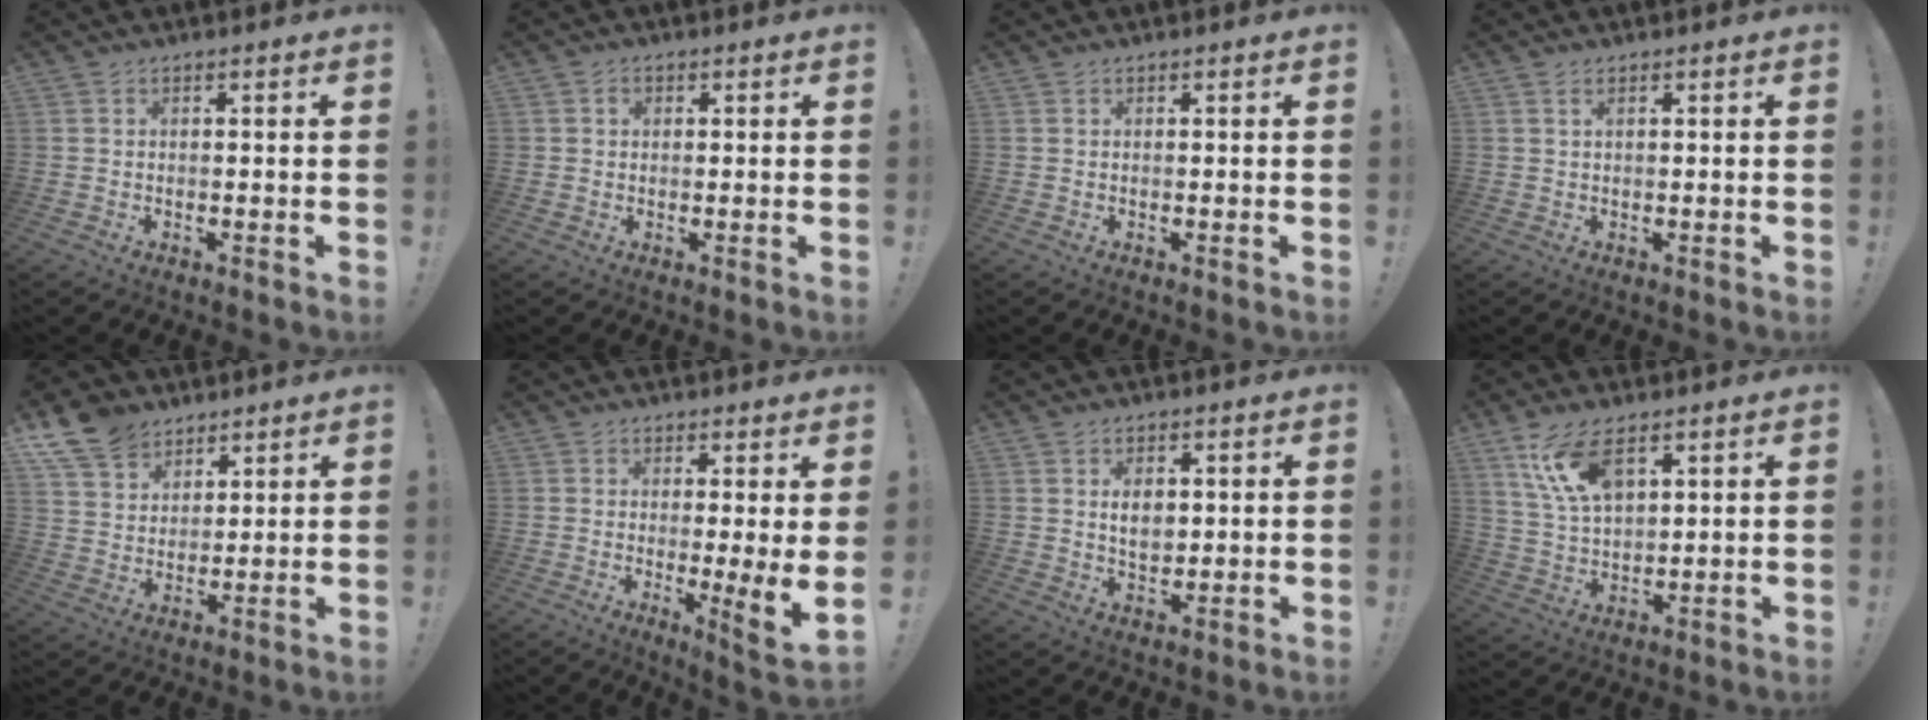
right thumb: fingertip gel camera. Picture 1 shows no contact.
{"total": 1.4, "force": [0.3, 1.3, 0.5], "torque": [-0.004, 0.003, 0.004]}
{"total": 0.0}
{"total": 1.1, "force": [0.6, 0.4, 0.9], "torque": [-0.013, -0.002, 0.009]}
{"total": 11.1, "force": [8.3, 6.6, 3.2], "torque": [-0.057, -0.056, 0.163]}
{"total": 5.8, "force": [0.5, -0.4, 5.7], "torque": [-0.067, -0.030, 0.009]}
{"total": 4.9, "force": [0.9, 3.4, 3.5], "torque": [-0.048, 0.001, 0.013]}
{"total": 11.8, "force": [6.7, 5.5, 8.1], "torque": [-0.157, -0.019, 0.124]}